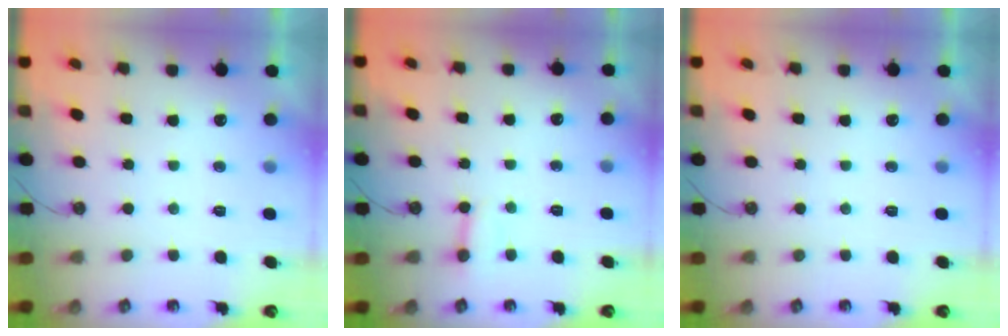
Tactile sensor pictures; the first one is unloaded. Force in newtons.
{"total": 2.7, "press": 2.7, "slide": 0.2}
{"total": 0.0}